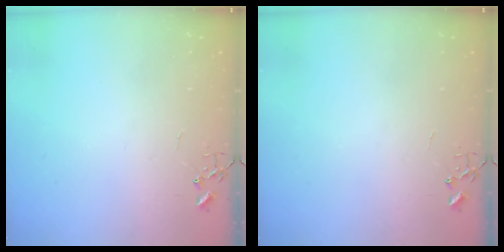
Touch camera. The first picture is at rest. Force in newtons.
{"total": 0.0}